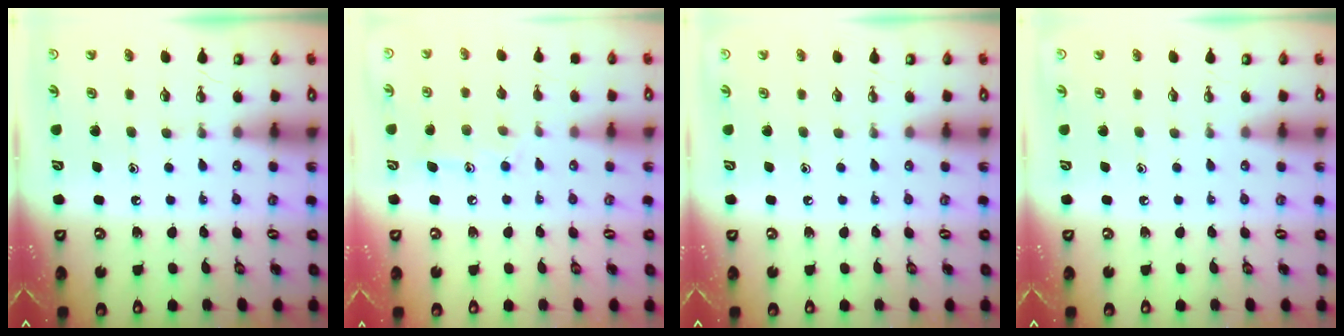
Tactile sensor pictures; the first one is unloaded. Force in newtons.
{"total": 9.7, "press": 9.7, "slide": 0.6}
{"total": 0.0}
{"total": 0.0}